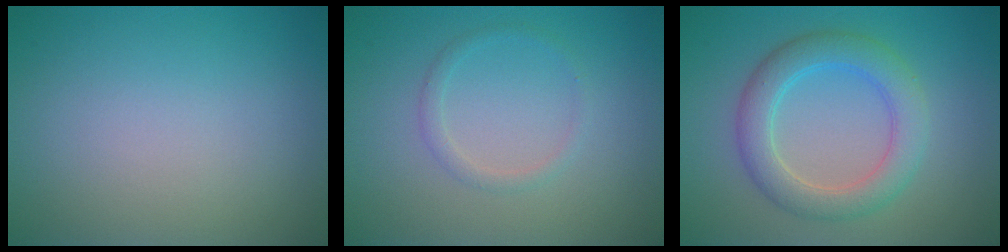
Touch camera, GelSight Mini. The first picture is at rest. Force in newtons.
{"total": 1.2, "press": 1.2, "slide": 0.0}
{"total": 4.5, "press": 4.5, "slide": 0.3}